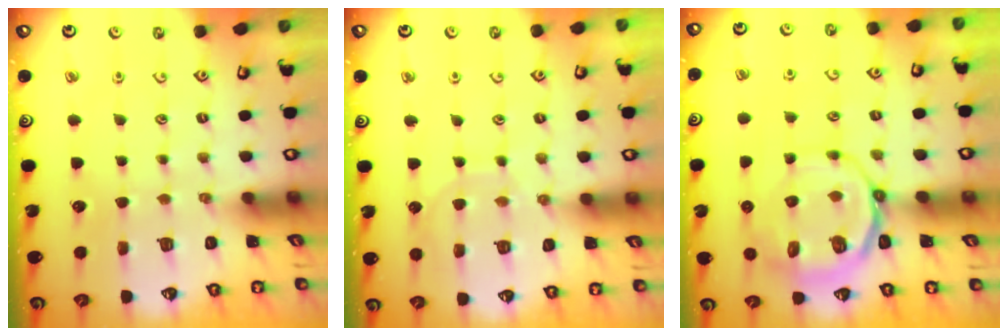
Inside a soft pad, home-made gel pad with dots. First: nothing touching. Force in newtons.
{"total": 7.1, "press": 7.1, "slide": 0.5}
{"total": 11.3, "press": 10.9, "slide": 3.0}